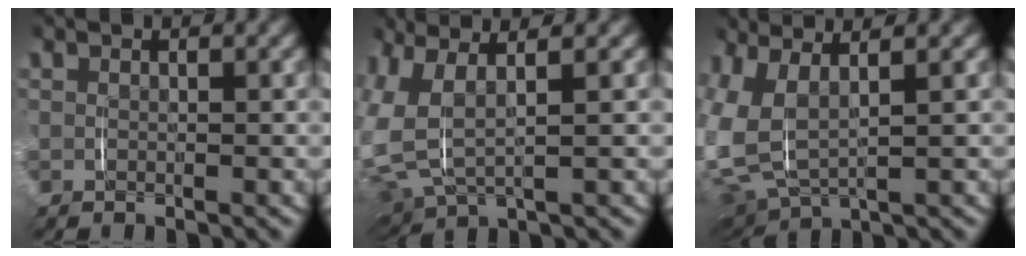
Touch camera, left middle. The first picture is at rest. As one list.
[{"total": 10.3, "force": [1.7, 7.9, 6.4], "torque": [-0.191, -0.009, 0.028]}, {"total": 11.0, "force": [1.0, 8.8, 6.5], "torque": [-0.204, -0.022, 0.022]}]